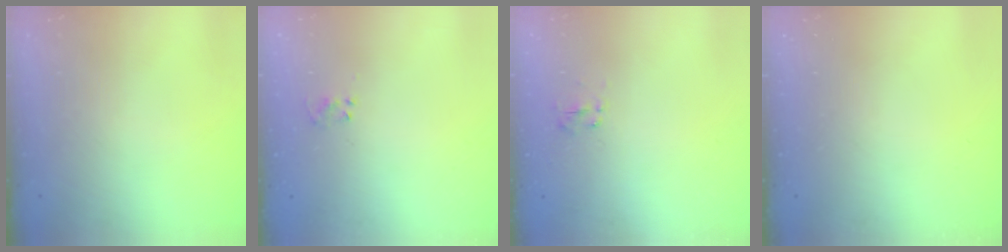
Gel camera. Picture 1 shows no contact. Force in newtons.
{"total": 2.3, "press": 2.1, "slide": 0.9}
{"total": 2.5, "press": 2.2, "slide": 1.0}
{"total": 0.0}